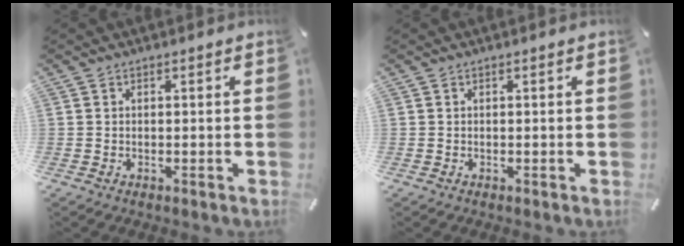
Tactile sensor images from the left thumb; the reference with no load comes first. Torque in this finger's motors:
{"motor_torque": [0.00, 0.00, -0.03, -0.04, 0.00]}